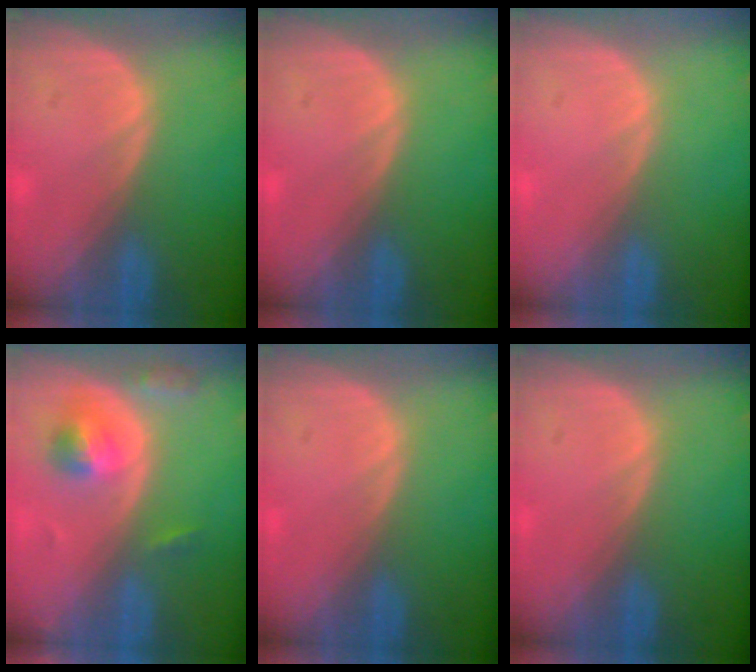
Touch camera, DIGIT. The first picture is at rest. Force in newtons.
{"total": 0.0}
{"total": 0.0}
{"total": 5.3, "press": 4.8, "slide": 2.2}
{"total": 0.0}
{"total": 0.0}